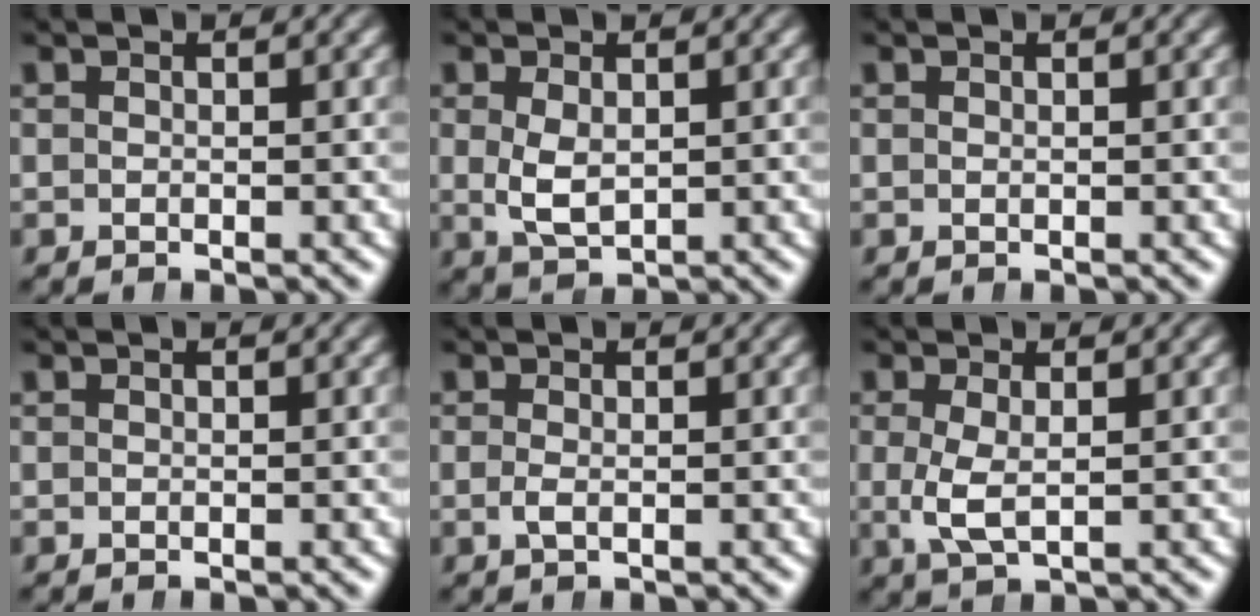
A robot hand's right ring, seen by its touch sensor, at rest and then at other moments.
{"total": 2.7, "force": [0.1, 1.8, 2.1], "torque": [-0.057, -0.020, 0.017]}
{"total": 0.0}
{"total": 0.0}
{"total": 0.7, "force": [-0.4, -0.2, 0.6], "torque": [-0.026, -0.018, -0.001]}
{"total": 2.7, "force": [-0.2, 1.2, 2.4], "torque": [-0.072, -0.023, 0.009]}